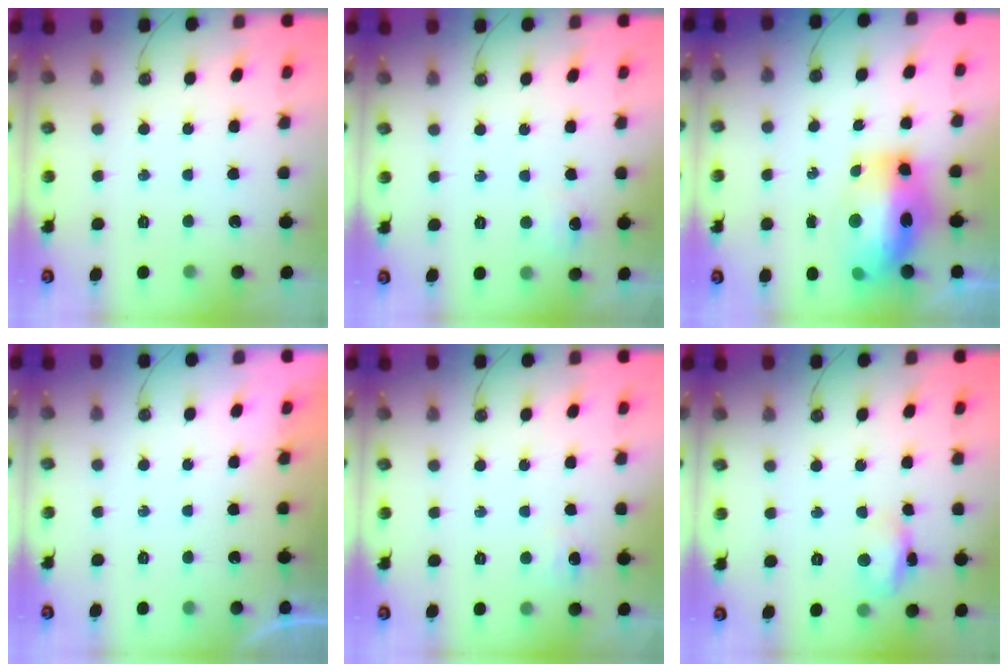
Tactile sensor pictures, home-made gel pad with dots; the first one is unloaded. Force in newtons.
{"total": 5.7, "press": 5.7, "slide": 0.8}
{"total": 17.2, "press": 17.2, "slide": 1.6}
{"total": 0.0}
{"total": 3.2, "press": 3.2, "slide": 0.6}
{"total": 8.7, "press": 8.6, "slide": 0.5}